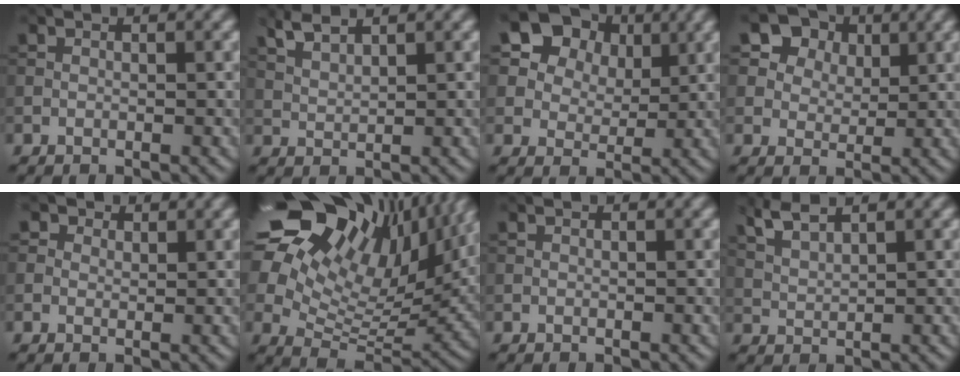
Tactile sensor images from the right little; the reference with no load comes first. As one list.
[{"total": 2.3, "force": [1.9, 0.5, 1.2], "torque": [-0.030, 0.005, 0.045]}, {"total": 14.4, "force": [7.4, 10.6, 6.3], "torque": [-0.159, 0.026, 0.138]}, {"total": 10.5, "force": [5.9, 7.4, 4.5], "torque": [-0.101, 0.020, 0.091]}, {"total": 1.9, "force": [1.2, 1.4, 0.6], "torque": [-0.010, -0.002, 0.008]}, {"total": 21.2, "force": [10.7, 11.8, 14.0], "torque": [-0.266, 0.063, 0.176]}, {"total": 0.0}, {"total": 2.7, "force": [2.1, 0.5, 1.6], "torque": [-0.039, 0.006, 0.050]}]